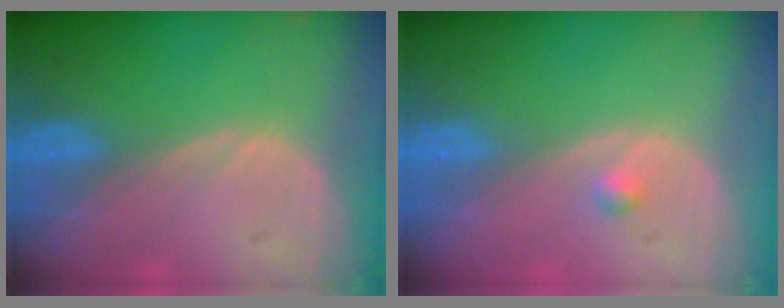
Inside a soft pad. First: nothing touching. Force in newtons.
{"total": 0.8, "press": 0.8, "slide": 0.1}